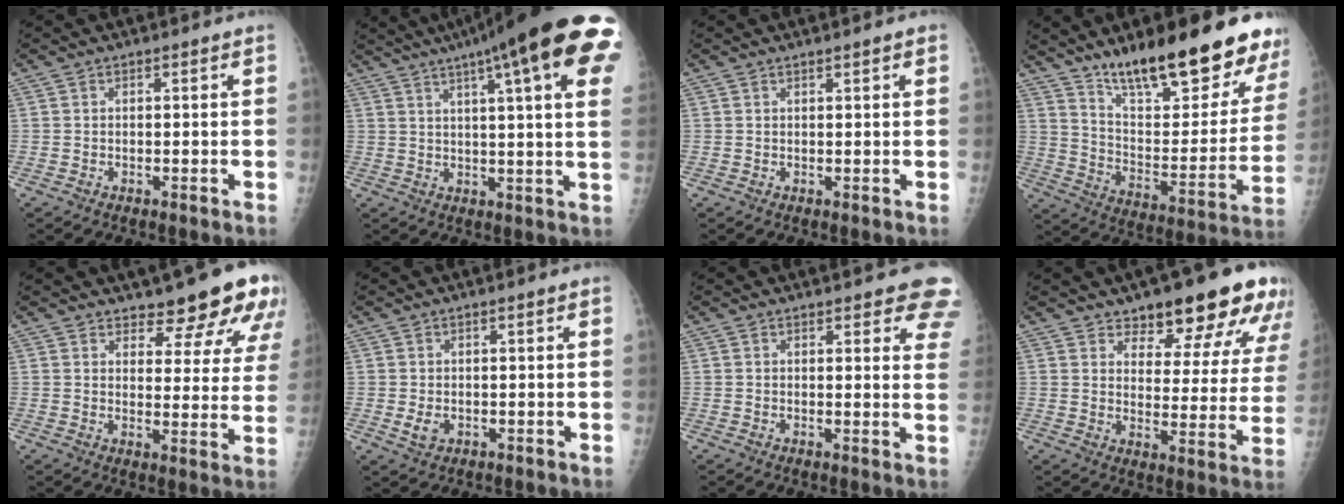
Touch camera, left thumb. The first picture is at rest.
{"total": 25.6, "force": [13.3, 4.1, 21.5], "torque": [-0.257, 0.010, 0.165]}
{"total": 1.3, "force": [0.9, 0.2, 1.0], "torque": [-0.014, -0.003, 0.012]}
{"total": 25.9, "force": [19.1, 7.0, 16.1], "torque": [-0.194, -0.100, 0.293]}
{"total": 12.5, "force": [9.8, 4.2, 6.4], "torque": [-0.038, -0.068, 0.115]}
{"total": 2.1, "force": [0.0, 1.3, 1.6], "torque": [-0.024, -0.005, 0.005]}
{"total": 9.3, "force": [7.4, 3.1, 4.7], "torque": [-0.013, -0.028, 0.067]}
{"total": 17.1, "force": [12.4, 6.6, 9.8], "torque": [-0.073, -0.073, 0.158]}